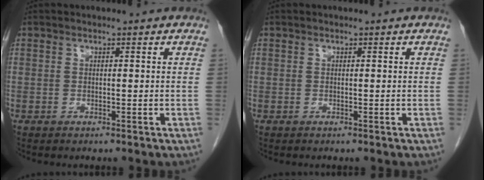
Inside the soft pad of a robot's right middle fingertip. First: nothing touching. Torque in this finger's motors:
{"motor_torque": [0.00, 0.00, 0.00, 0.00]}